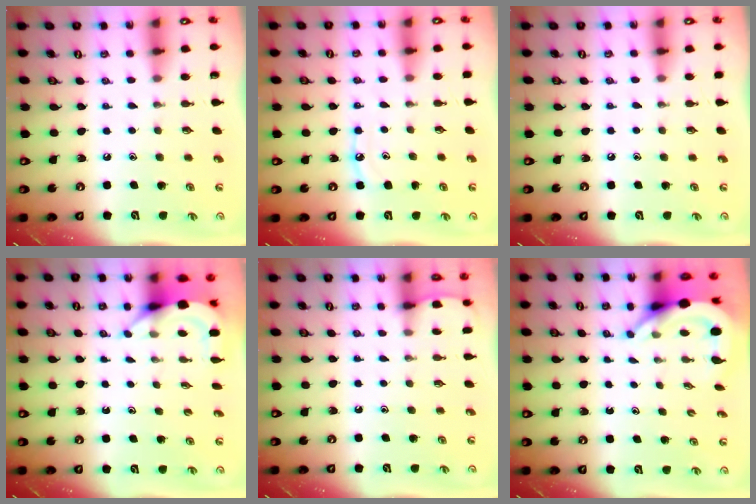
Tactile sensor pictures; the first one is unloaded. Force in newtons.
{"total": 6.8, "press": 6.8, "slide": 0.5}
{"total": 2.9, "press": 2.8, "slide": 0.4}
{"total": 4.7, "press": 4.7, "slide": 0.5}
{"total": 2.2, "press": 2.2, "slide": 0.2}
{"total": 6.1, "press": 6.1, "slide": 1.0}